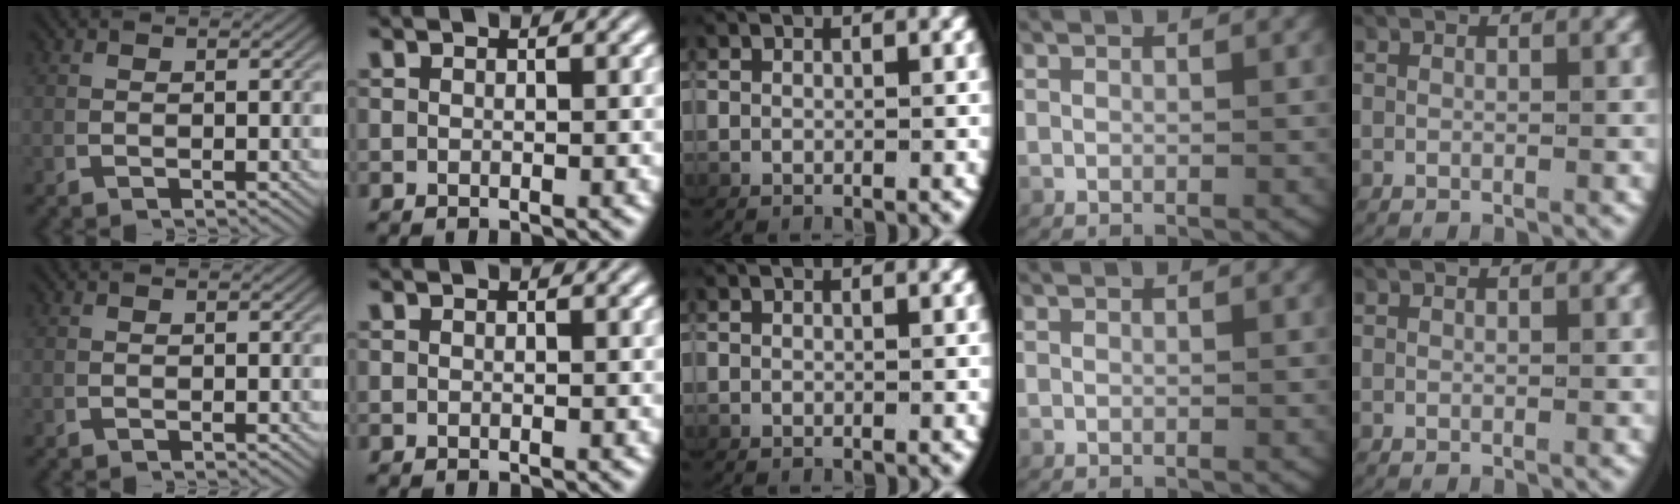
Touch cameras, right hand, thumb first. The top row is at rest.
{}